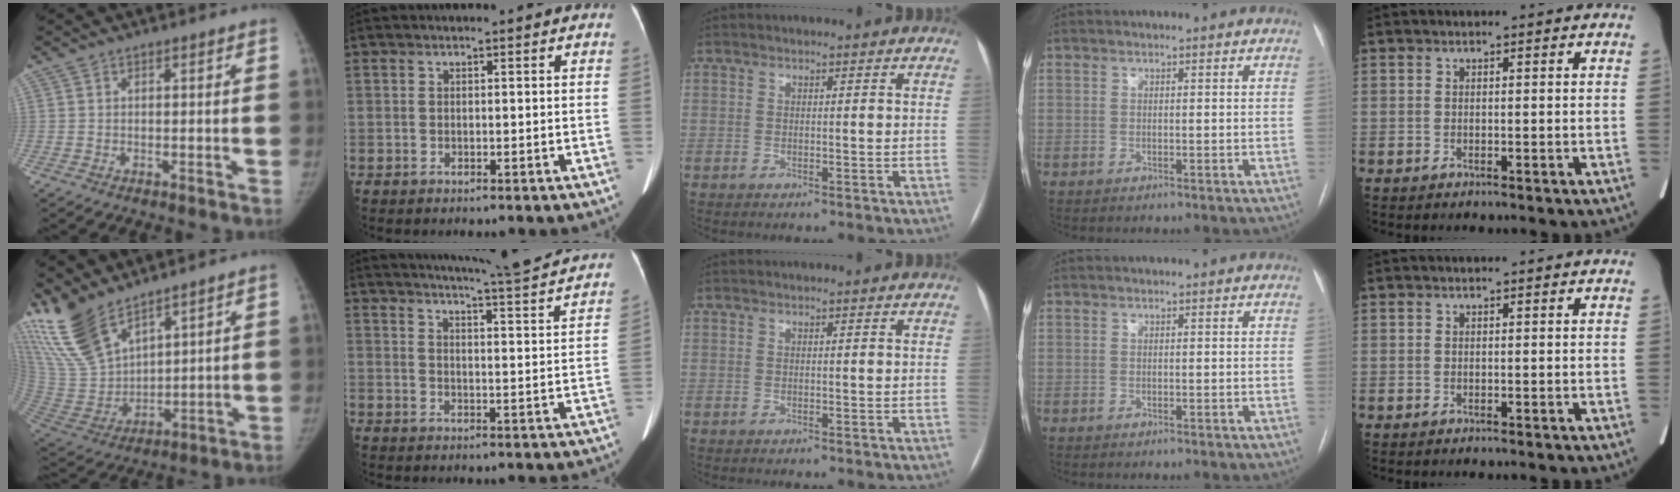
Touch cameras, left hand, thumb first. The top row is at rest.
{"thumb": {"total": 16.7, "force": [12.7, 6.3, 8.7], "torque": [-0.163, -0.063, 0.267]}, "index": {"total": 18.0, "force": [16.8, -0.9, 6.4], "torque": [-0.109, -0.045, 0.205]}}